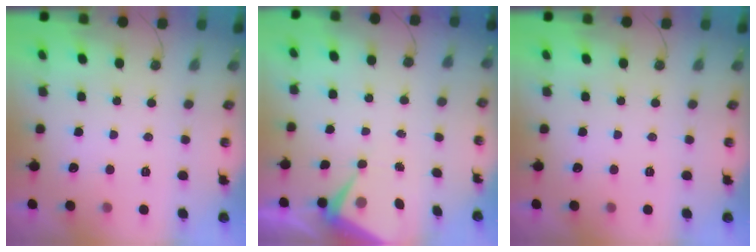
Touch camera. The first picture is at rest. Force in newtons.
{"total": 7.3, "press": 7.2, "slide": 0.6}
{"total": 0.0}